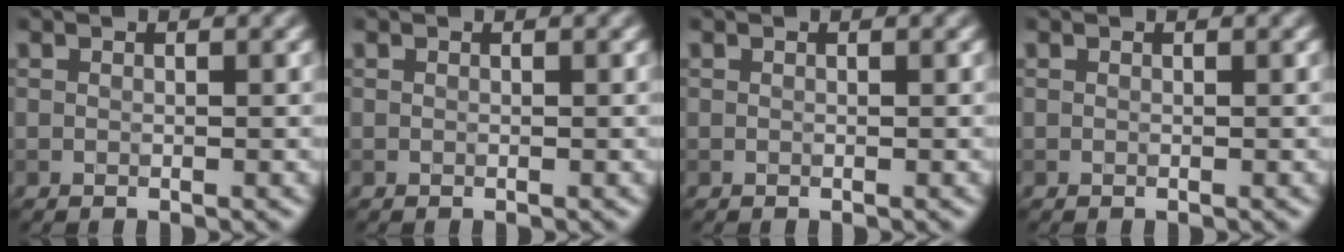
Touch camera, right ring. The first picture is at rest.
{"total": 0.0}
{"total": 0.0}
{"total": 0.0}